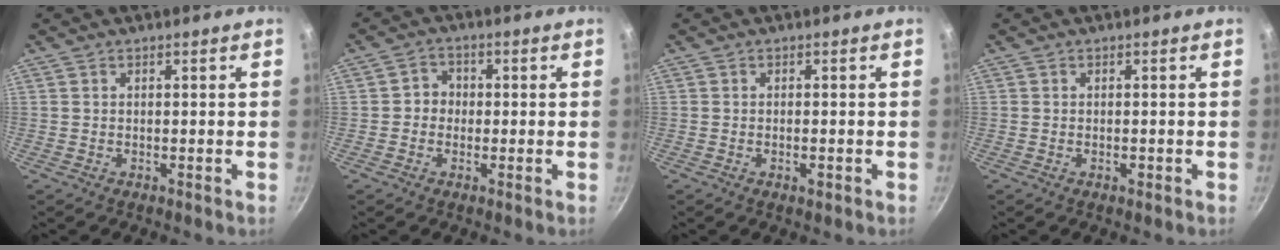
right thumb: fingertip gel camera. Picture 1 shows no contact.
{"total": 3.7, "force": [-0.3, 3.4, 1.4], "torque": [0.001, 0.010, -0.012]}
{"total": 1.6, "force": [-0.6, 0.6, 1.3], "torque": [-0.026, 0.000, -0.012]}
{"total": 1.0, "force": [-0.4, 0.4, 0.8], "torque": [-0.012, 0.002, -0.008]}